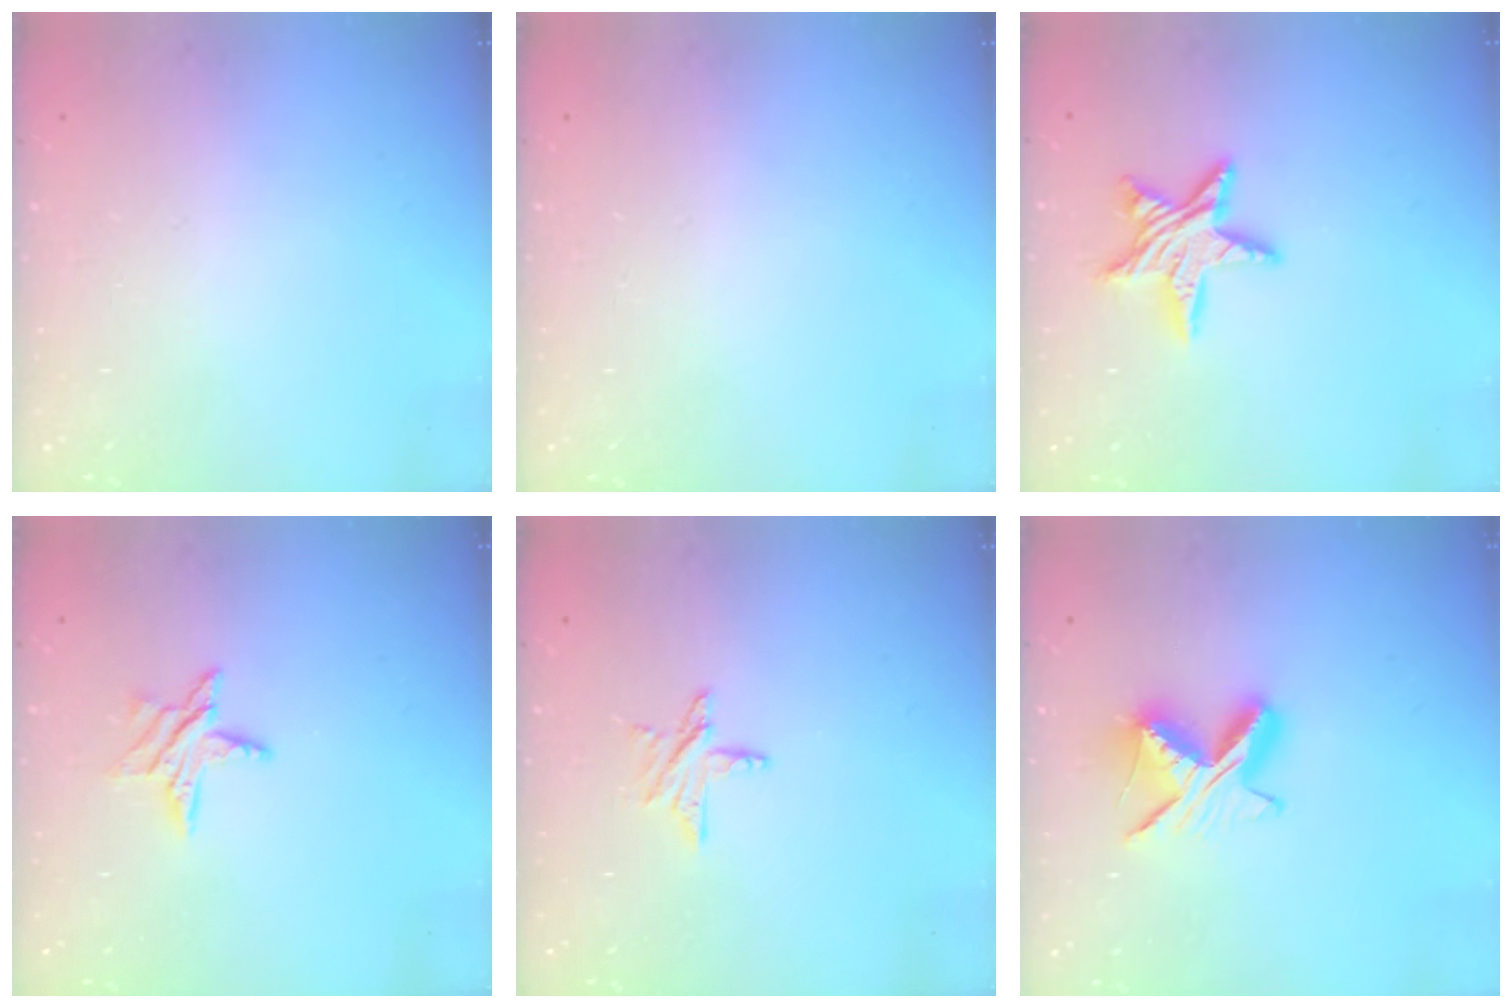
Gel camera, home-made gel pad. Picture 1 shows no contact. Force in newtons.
{"total": 0.0}
{"total": 10.5, "press": 10.5, "slide": 0.8}
{"total": 6.8, "press": 6.8, "slide": 0.4}
{"total": 5.1, "press": 5.1, "slide": 0.4}
{"total": 9.3, "press": 9.3, "slide": 0.8}